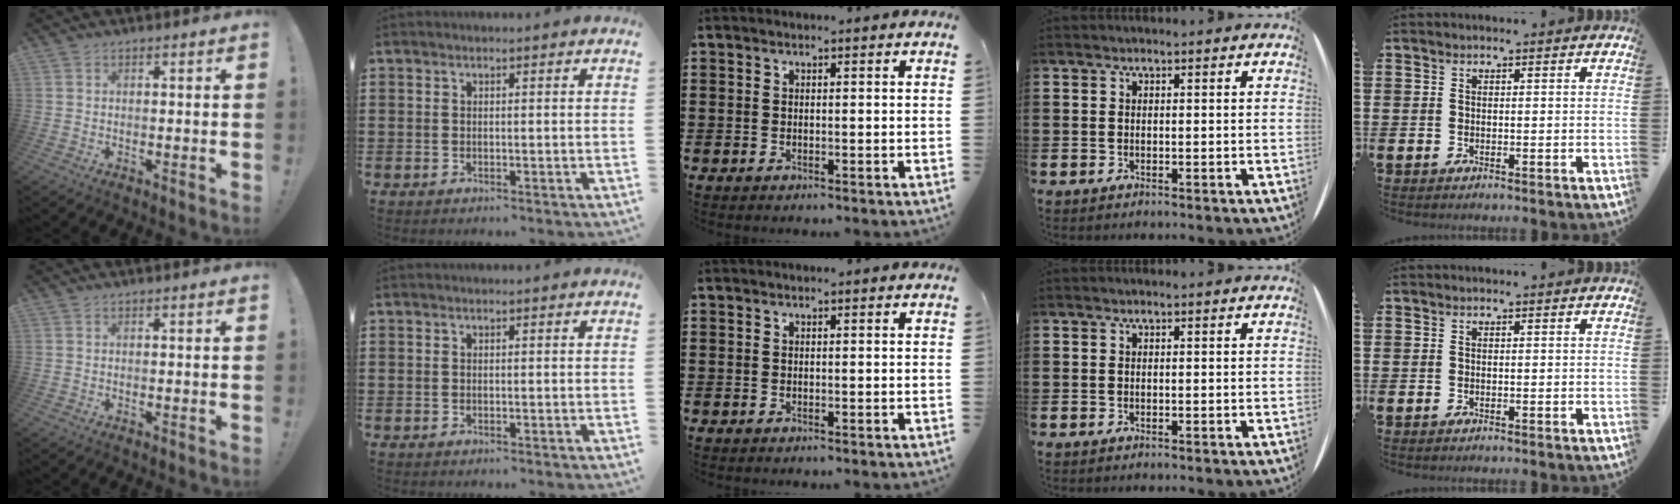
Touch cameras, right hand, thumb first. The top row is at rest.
{}